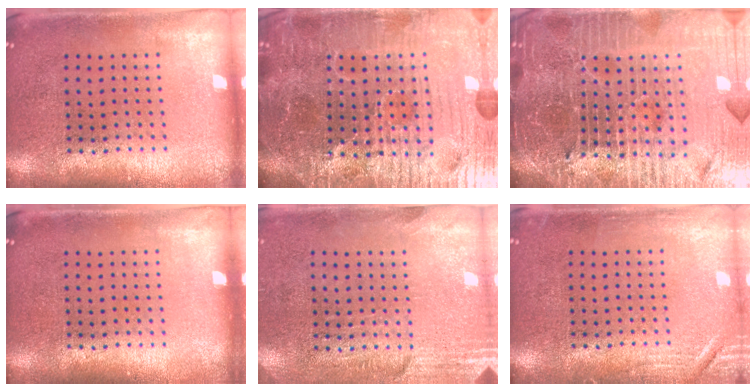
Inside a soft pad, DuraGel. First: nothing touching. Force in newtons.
{"total": 6.6, "press": 6.1, "slide": 2.5}
{"total": 7.2, "press": 6.2, "slide": 3.7}
{"total": 0.0}
{"total": 2.8, "press": 2.4, "slide": 1.5}
{"total": 2.1, "press": 2.0, "slide": 0.4}